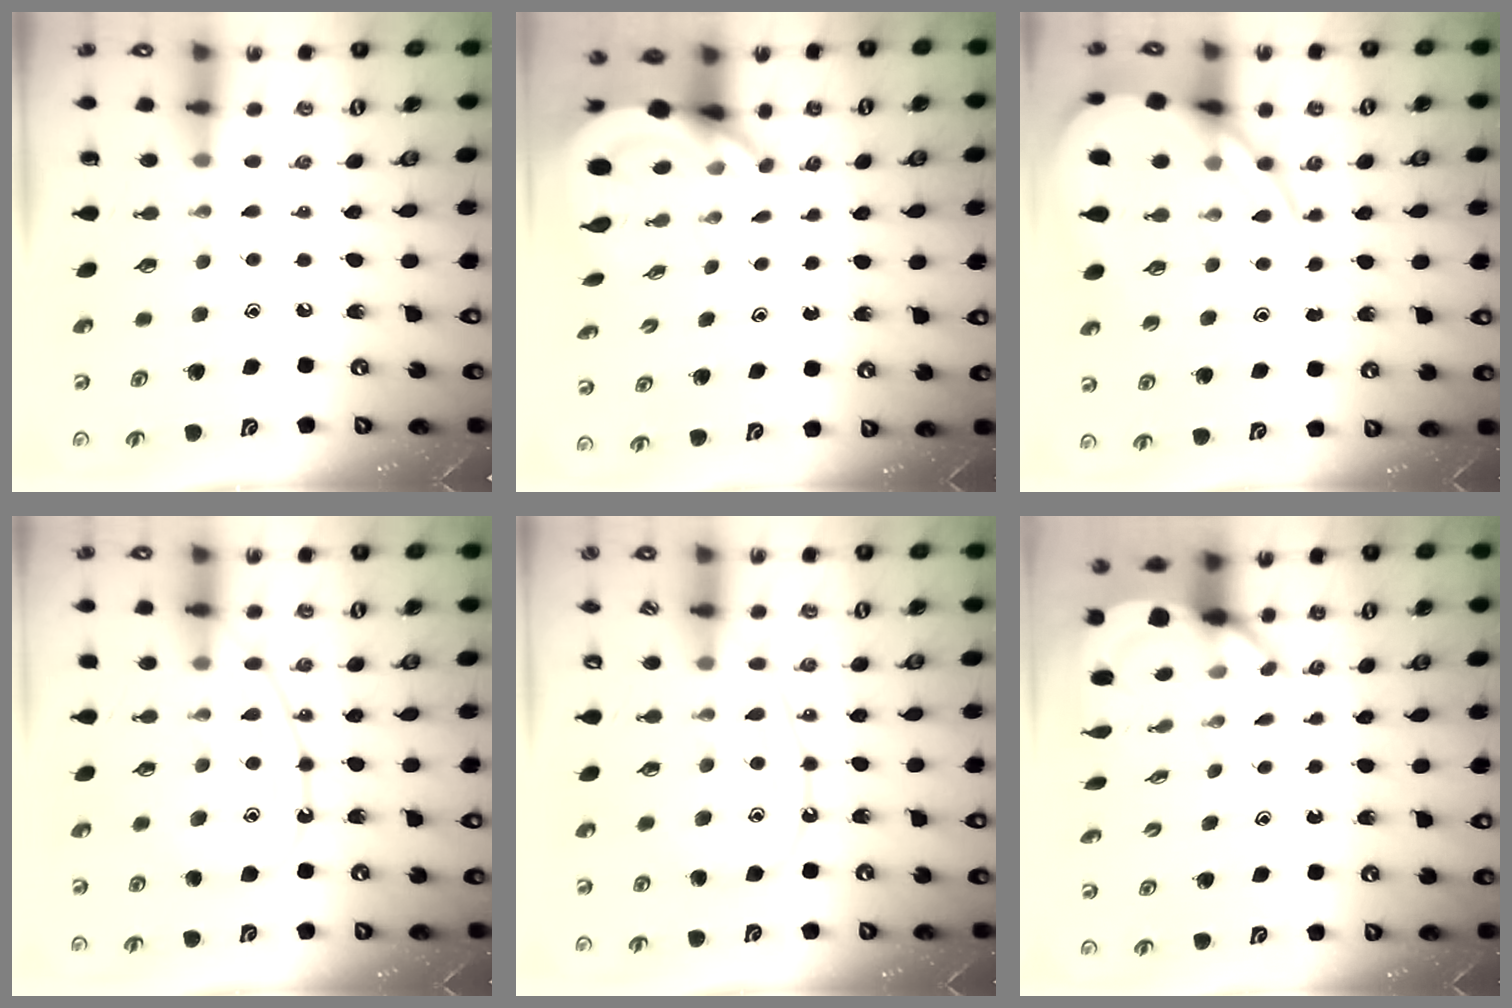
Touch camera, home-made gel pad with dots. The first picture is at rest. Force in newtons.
{"total": 7.0, "press": 6.9, "slide": 1.0}
{"total": 12.1, "press": 12.1, "slide": 0.9}
{"total": 12.8, "press": 12.8, "slide": 1.4}
{"total": 11.6, "press": 11.5, "slide": 1.2}
{"total": 5.2, "press": 5.1, "slide": 0.5}